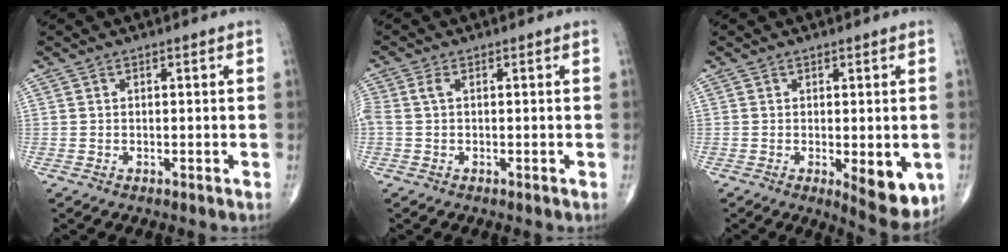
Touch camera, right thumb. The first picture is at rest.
{"total": 2.5, "force": [0.3, 1.1, 2.2], "torque": [-0.068, 0.008, 0.005]}
{"total": 8.3, "force": [-2.0, 3.2, 7.4], "torque": [-0.081, -0.018, -0.018]}